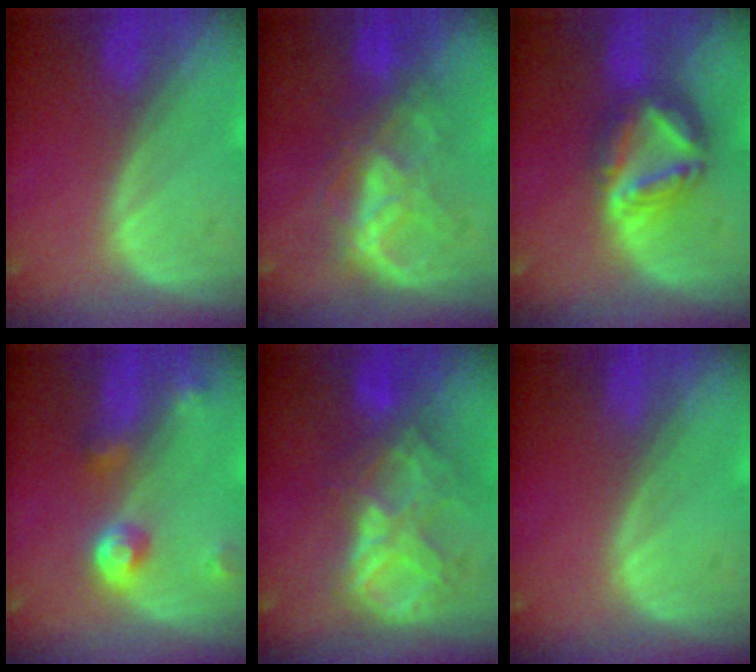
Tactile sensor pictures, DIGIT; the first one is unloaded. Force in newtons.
{"total": 6.5, "press": 6.5, "slide": 0.5}
{"total": 7.4, "press": 6.6, "slide": 3.3}
{"total": 4.8, "press": 4.3, "slide": 2.0}
{"total": 8.7, "press": 7.6, "slide": 4.1}
{"total": 0.0}